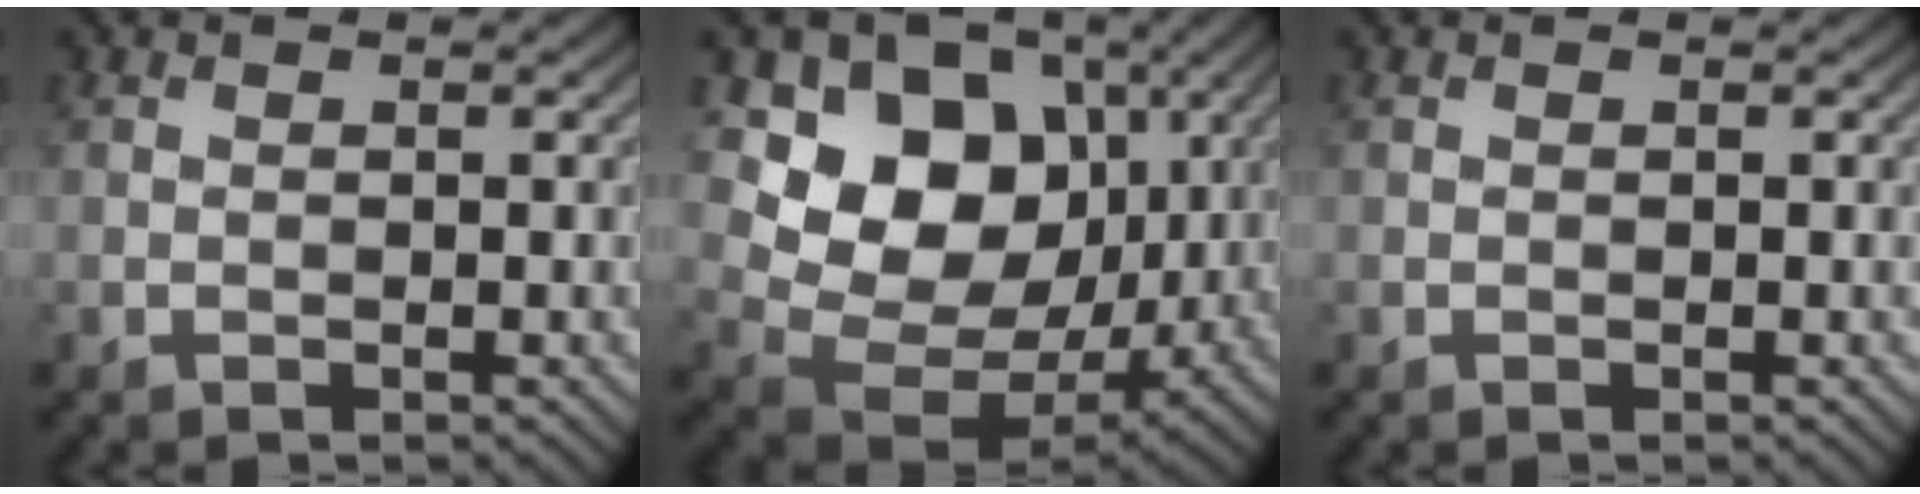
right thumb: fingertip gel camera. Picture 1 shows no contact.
{"total": 14.0, "force": [3.8, 11.0, 7.8], "torque": [-0.152, 0.000, 0.062]}
{"total": 0.0}